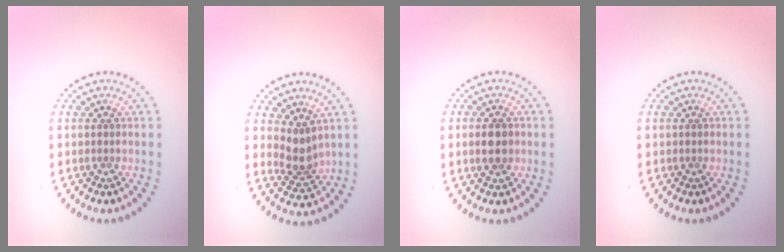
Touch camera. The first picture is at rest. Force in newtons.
{"total": 2.5, "press": 1.9, "slide": 1.7}
{"total": 2.9, "press": 2.9, "slide": 0.1}
{"total": 0.0}